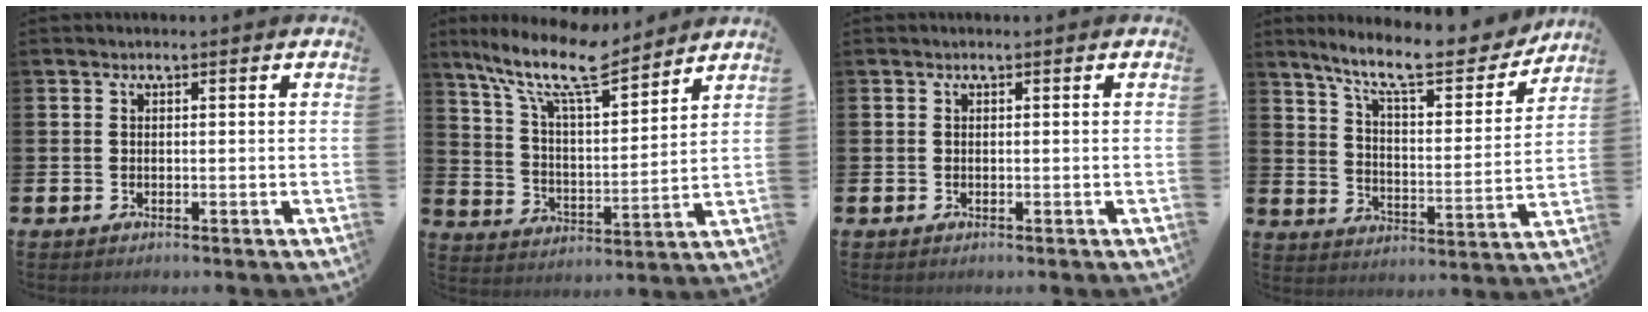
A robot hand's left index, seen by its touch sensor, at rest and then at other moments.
{"total": 11.8, "force": [9.8, 2.4, 6.1], "torque": [-0.148, -0.050, 0.170]}
{"total": 0.0}
{"total": 11.2, "force": [9.8, 2.0, 5.0], "torque": [-0.113, -0.065, 0.164]}